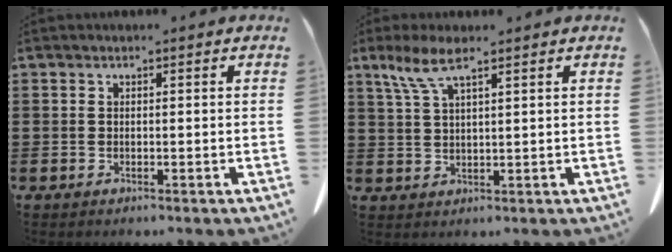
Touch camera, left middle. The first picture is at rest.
{"total": 5.7, "force": [3.5, 1.0, 4.4], "torque": [-0.102, -0.002, 0.060]}